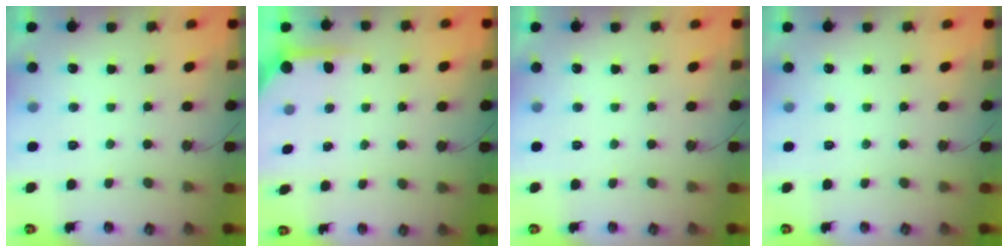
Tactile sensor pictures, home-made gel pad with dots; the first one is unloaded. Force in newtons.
{"total": 6.7, "press": 6.7, "slide": 0.3}
{"total": 0.0}
{"total": 0.0}